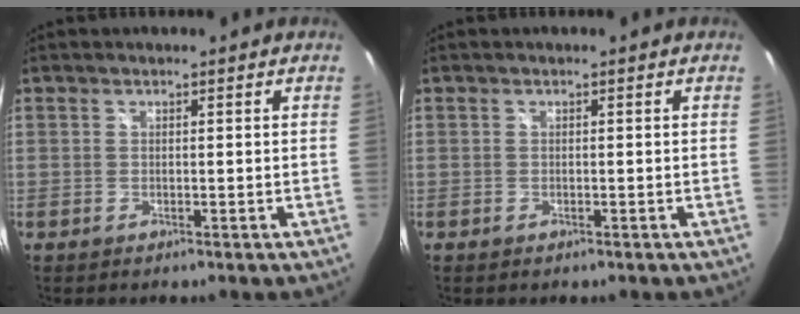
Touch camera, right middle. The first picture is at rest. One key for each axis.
{"total": 0.0}